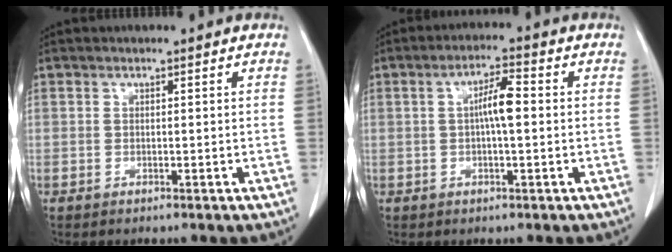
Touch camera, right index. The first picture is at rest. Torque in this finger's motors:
{"motor_torque": [0.88, -0.11, 0.42, 0.10]}